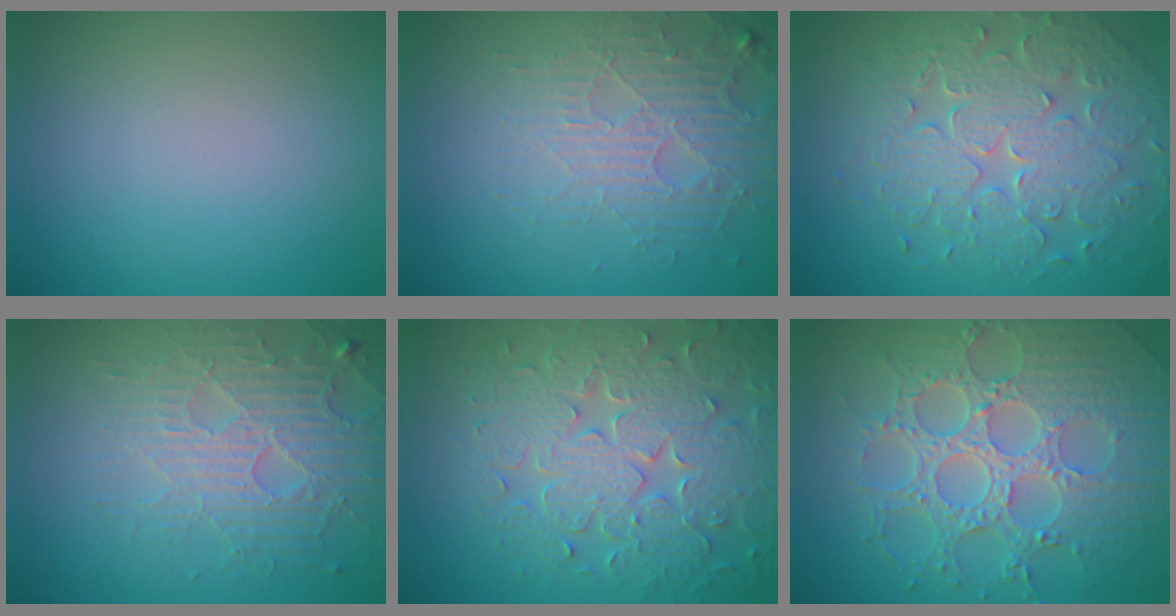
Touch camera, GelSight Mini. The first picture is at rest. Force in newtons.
{"total": 5.1, "press": 3.4, "slide": 3.8}
{"total": 8.1, "press": 5.8, "slide": 5.7}
{"total": 4.1, "press": 4.1, "slide": 0.4}
{"total": 8.3, "press": 6.3, "slide": 5.5}
{"total": 8.5, "press": 6.2, "slide": 5.9}